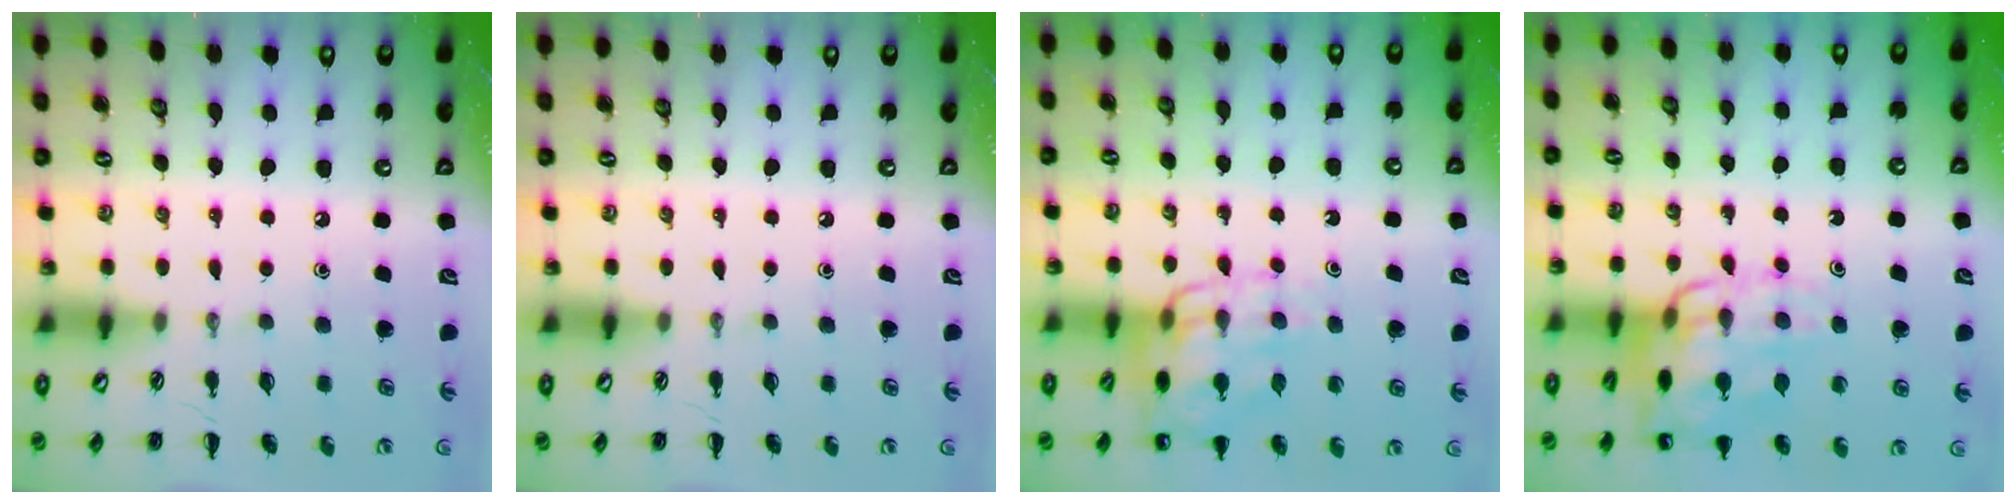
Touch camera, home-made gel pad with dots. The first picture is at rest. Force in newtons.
{"total": 0.0}
{"total": 12.8, "press": 12.5, "slide": 2.5}
{"total": 14.8, "press": 14.6, "slide": 2.0}